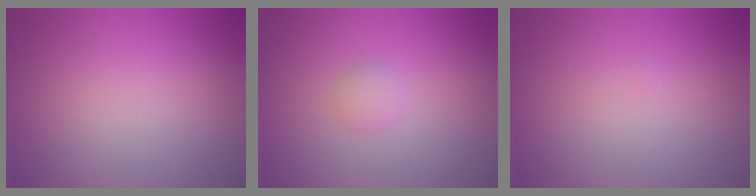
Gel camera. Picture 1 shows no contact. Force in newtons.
{"total": 1.0, "press": 1.0, "slide": 0.0}
{"total": 0.0}